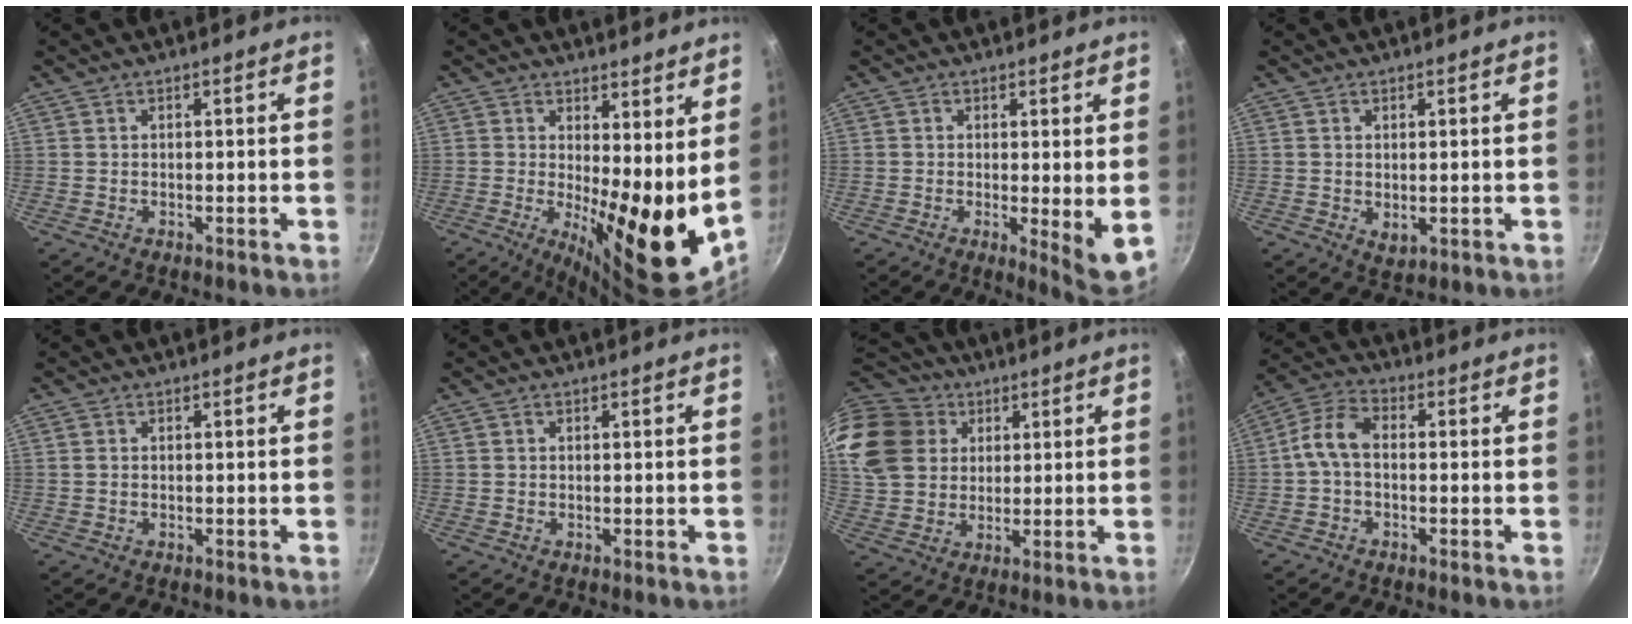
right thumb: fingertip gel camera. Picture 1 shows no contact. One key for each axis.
{"total": 12.9, "fx": 1.7, "fy": 4.2, "fz": 12.1, "tx": -0.169, "ty": -0.031, "tz": 0.025}
{"total": 6.1, "fx": 0.3, "fy": 1.7, "fz": 5.9, "tx": -0.084, "ty": -0.028, "tz": 0.005}
{"total": 2.3, "fx": 0.5, "fy": 1.5, "fz": 1.8, "tx": -0.024, "ty": -0.011, "tz": 0.010}
{"total": 0.9, "fx": 0.1, "fy": 0.8, "fz": 0.5, "tx": -0.009, "ty": 0.002, "tz": 0.001}
{"total": 0.0}
{"total": 20.9, "fx": 8.3, "fy": 16.3, "fz": 10.1, "tx": -0.213, "ty": 0.017, "tz": 0.162}
{"total": 6.4, "fx": -0.8, "fy": 4.0, "fz": 5.0, "tx": -0.101, "ty": 0.031, "tz": -0.030}